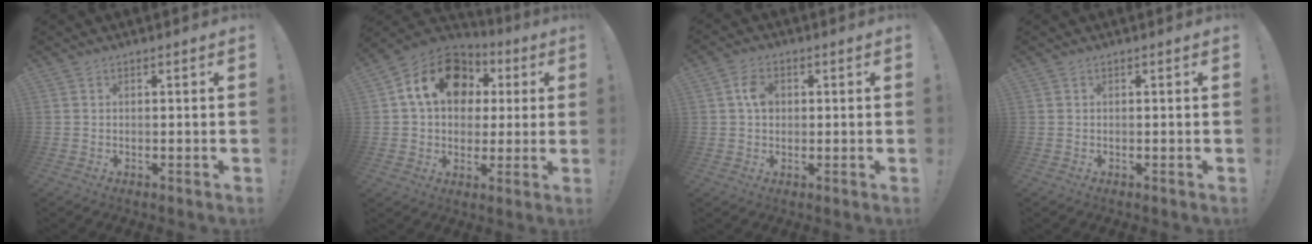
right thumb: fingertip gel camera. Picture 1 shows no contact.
{"total": 18.0, "force": [6.2, 13.1, 10.6], "torque": [-0.159, -0.008, 0.116]}
{"total": 5.2, "force": [0.7, 3.7, 3.5], "torque": [-0.050, 0.005, 0.010]}
{"total": 0.0}